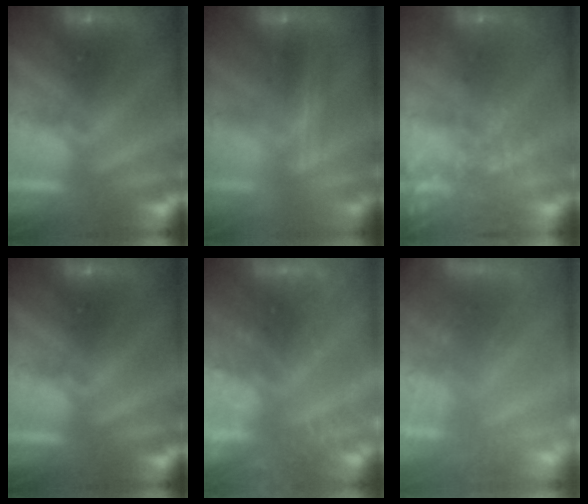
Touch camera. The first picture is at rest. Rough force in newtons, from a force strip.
{"total": 2.5}
{"total": 5.7}
{"total": 0.0}
{"total": 7.5}
{"total": 6.9}